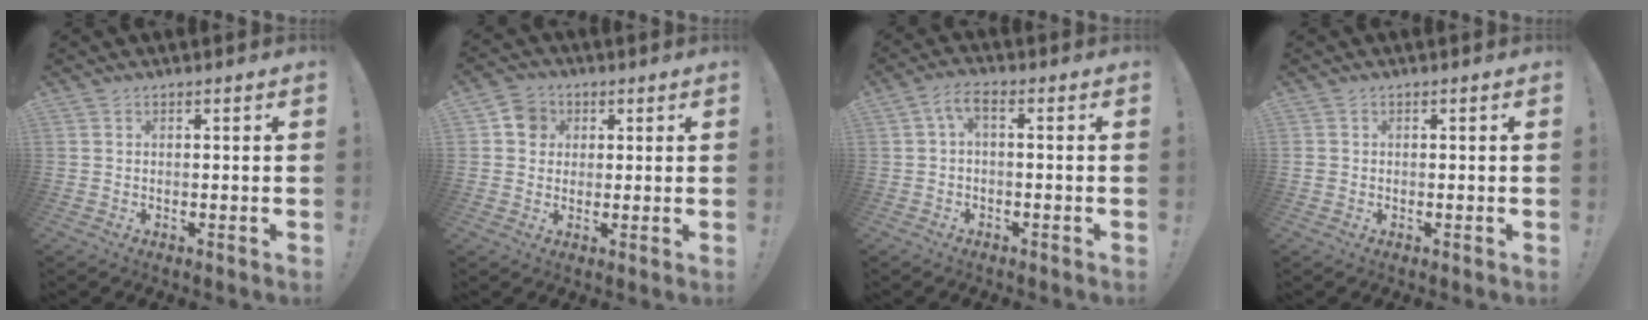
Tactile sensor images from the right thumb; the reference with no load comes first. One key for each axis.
{"total": 6.3, "fx": 1.3, "fy": 5.7, "fz": 2.3, "tx": -0.025, "ty": 0.003, "tz": 0.025}
{"total": 4.0, "fx": 0.0, "fy": 1.2, "fz": 3.8, "tx": -0.077, "ty": -0.003, "tz": -0.001}
{"total": 0.9, "fx": -0.2, "fy": 0.8, "fz": 0.2, "tx": -0.006, "ty": 0.003, "tz": -0.002}